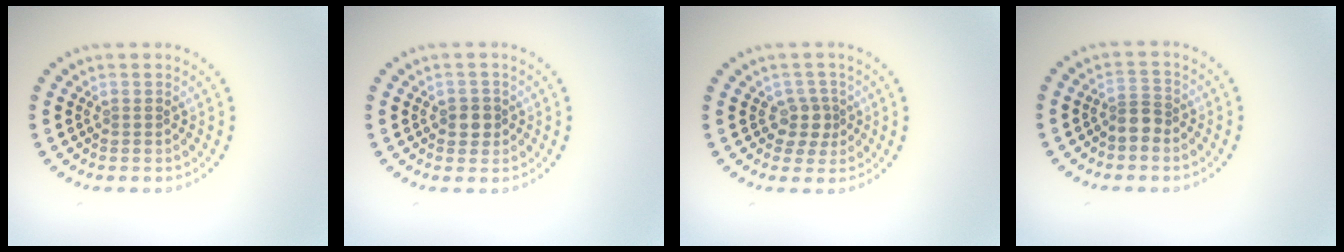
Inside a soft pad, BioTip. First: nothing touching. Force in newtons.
{"total": 1.6, "press": 1.5, "slide": 0.5}
{"total": 2.0, "press": 1.6, "slide": 1.3}
{"total": 1.9, "press": 1.6, "slide": 1.1}